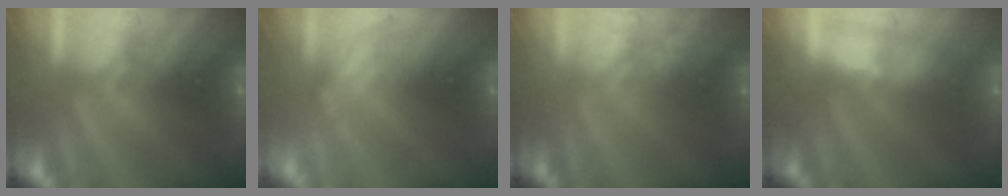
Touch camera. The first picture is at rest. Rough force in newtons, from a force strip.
{"total": 2.6}
{"total": 2.3}
{"total": 3.0}